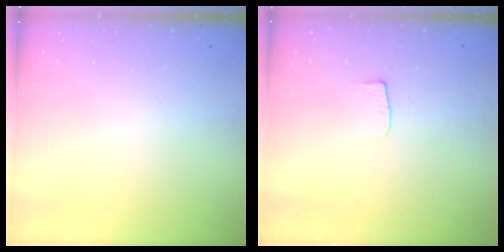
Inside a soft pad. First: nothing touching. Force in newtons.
{"total": 4.0, "press": 4.0, "slide": 0.2}